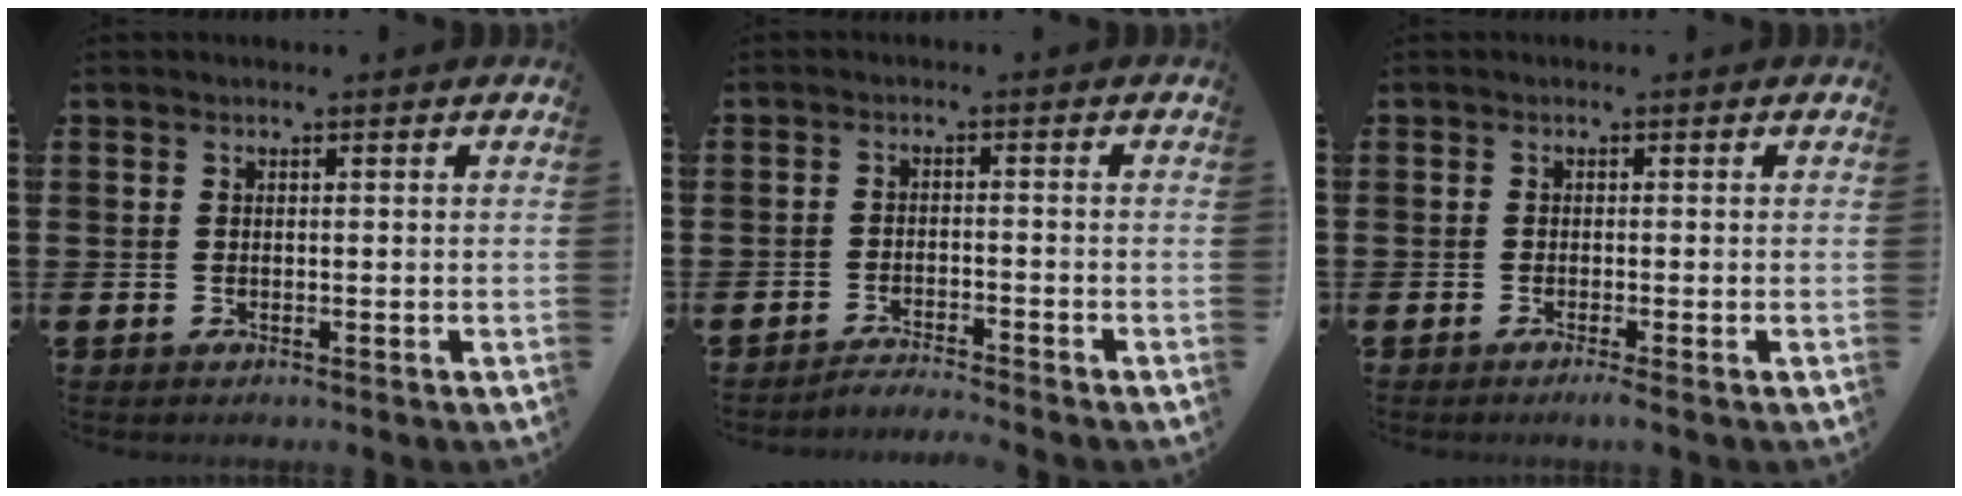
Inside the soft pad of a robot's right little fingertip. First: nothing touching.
{"total": 2.1, "force": [-2.0, -0.3, 0.1], "torque": [-0.003, 0.004, -0.043]}
{"total": 1.0, "force": [-0.6, 0.0, 0.9], "torque": [-0.013, -0.004, -0.010]}